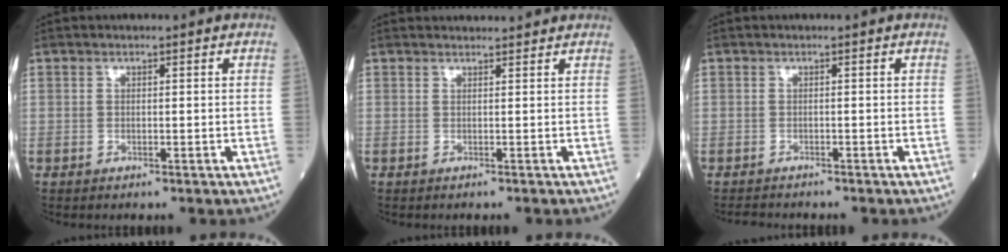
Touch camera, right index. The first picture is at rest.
{"total": 2.7, "force": [2.6, 0.5, 0.6], "torque": [-0.024, 0.018, 0.024]}
{"total": 1.8, "force": [-1.7, 0.6, 0.0], "torque": [-0.008, -0.006, -0.028]}